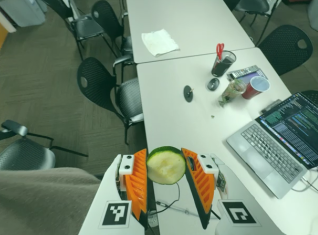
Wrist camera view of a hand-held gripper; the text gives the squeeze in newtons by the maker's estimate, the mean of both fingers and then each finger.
{"total": 8.6, "left": 8.7, "right": 8.4}